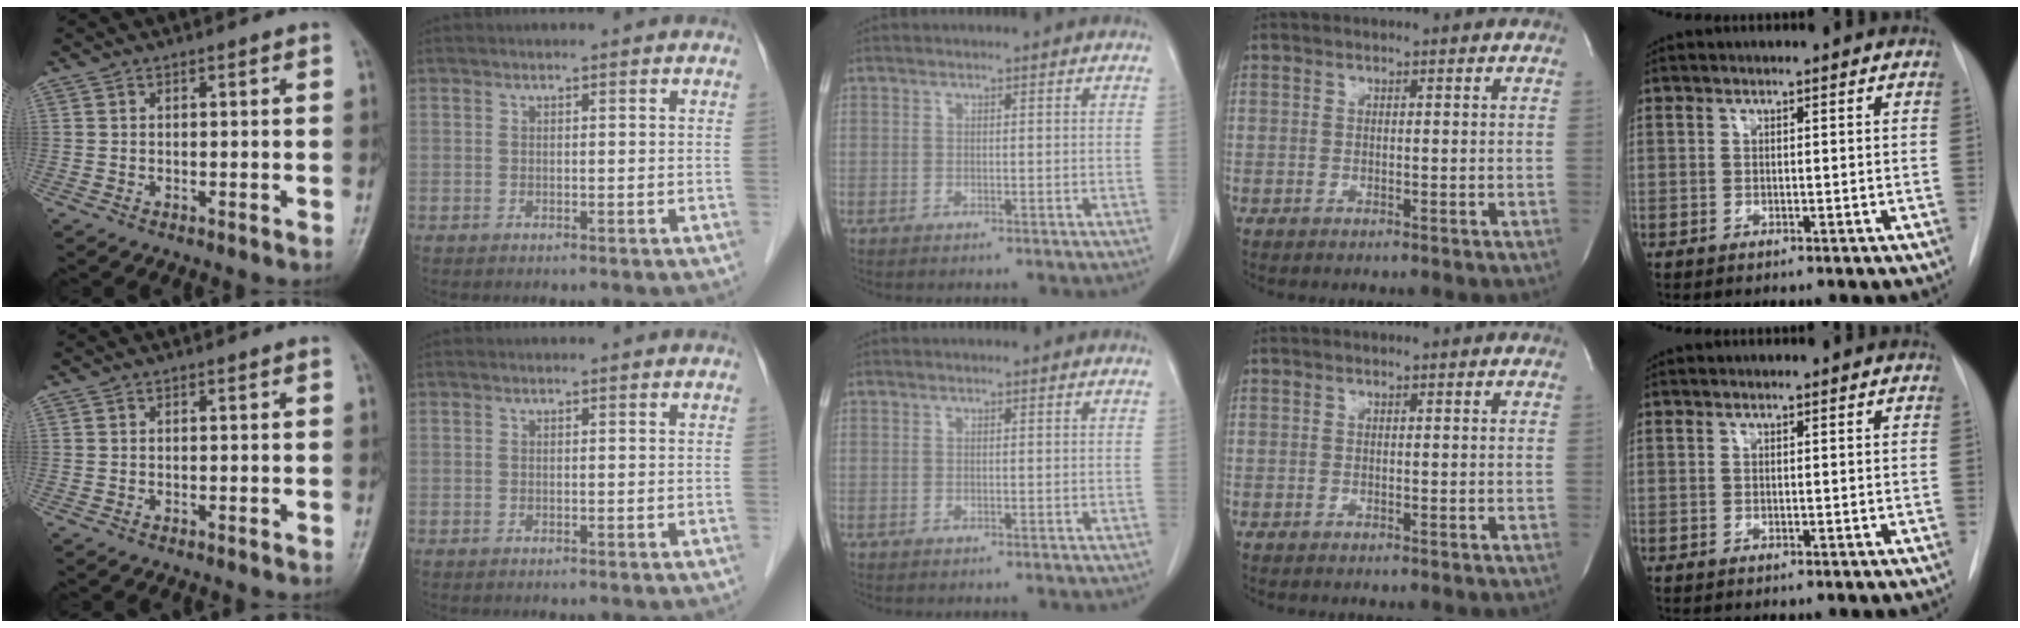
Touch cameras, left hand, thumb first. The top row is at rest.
{}